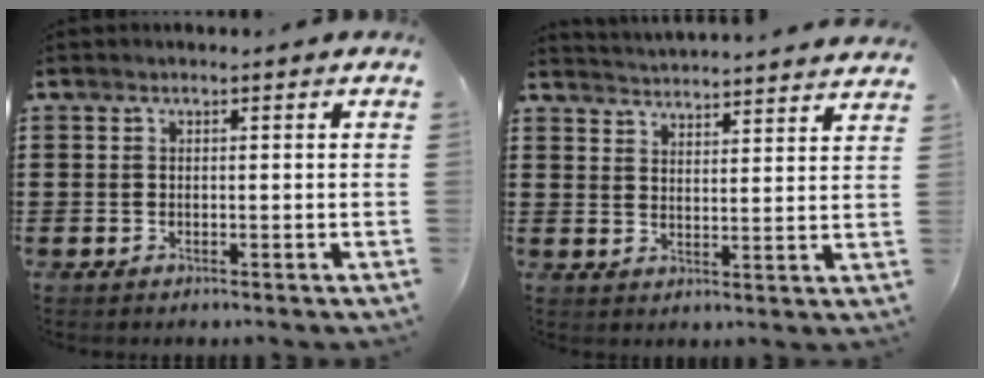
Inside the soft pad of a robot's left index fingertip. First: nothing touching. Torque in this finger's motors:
{"motor_torque": [1.17, -0.97, 0.16, 0.08]}